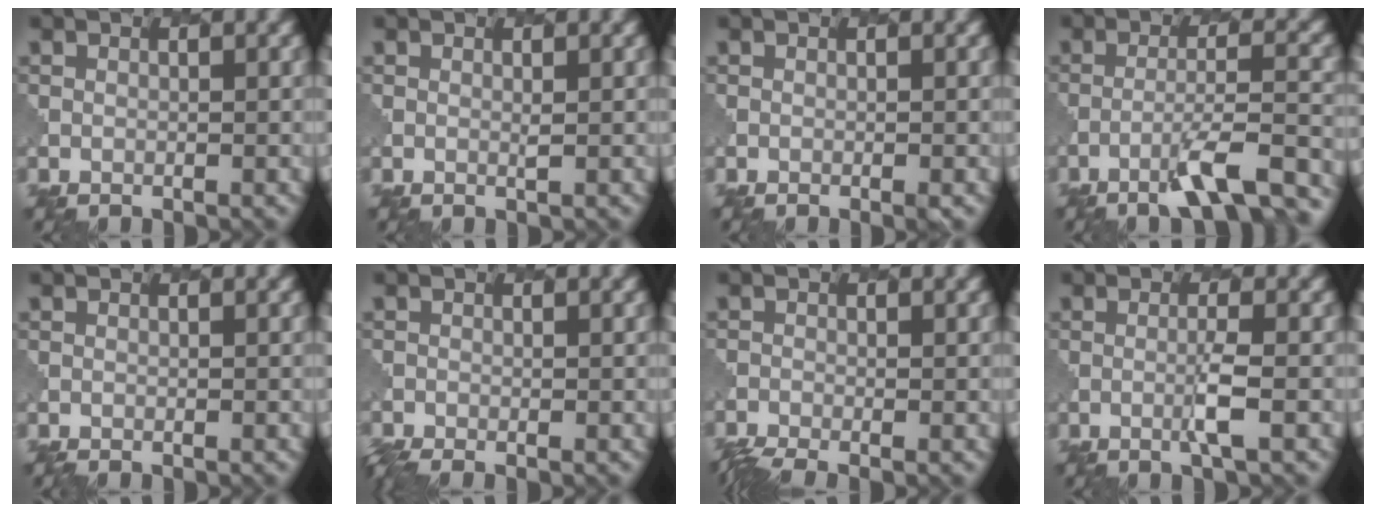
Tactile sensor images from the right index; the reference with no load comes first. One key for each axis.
{"total": 0.6, "fx": 0.5, "fy": 0.0, "fz": 0.3, "tx": -0.010, "ty": -0.001, "tz": 0.010}
{"total": 0.8, "fx": -0.3, "fy": 0.2, "fz": 0.7, "tx": -0.003, "ty": 0.002, "tz": -0.004}
{"total": 6.8, "fx": -4.6, "fy": 1.0, "fz": 5.0, "tx": -0.074, "ty": 0.006, "tz": -0.071}
{"total": 0.6, "fx": -0.5, "fy": 0.2, "fz": 0.3, "tx": 0.005, "ty": -0.002, "tz": -0.008}
{"total": 2.7, "fx": -2.3, "fy": 0.7, "fz": 1.3, "tx": -0.019, "ty": -0.007, "tz": -0.030}
{"total": 3.7, "fx": -3.1, "fy": 0.6, "fz": 1.8, "tx": -0.033, "ty": -0.017, "tz": -0.059}
{"total": 1.8, "fx": -0.2, "fy": -0.1, "fz": 1.8, "tx": -0.034, "ty": 0.004, "tz": -0.007}